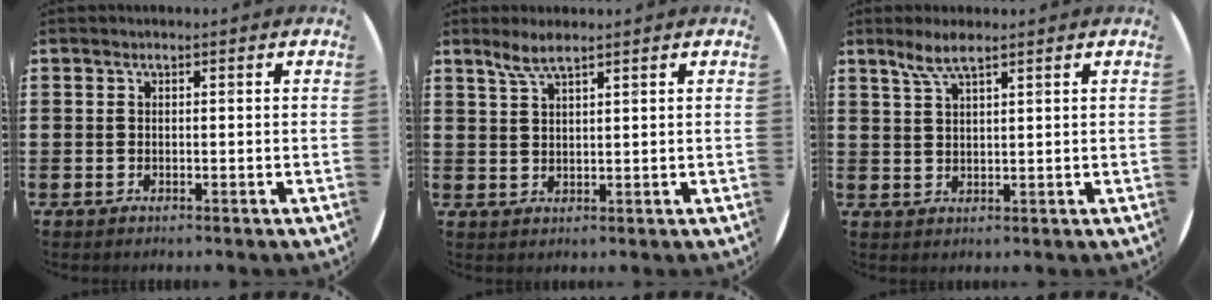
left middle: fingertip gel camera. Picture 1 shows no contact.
{"total": 3.3, "force": [2.7, 0.5, 1.9], "torque": [-0.040, 0.005, 0.047]}
{"total": 4.5, "force": [3.1, 1.0, 3.0], "torque": [-0.066, 0.008, 0.054]}